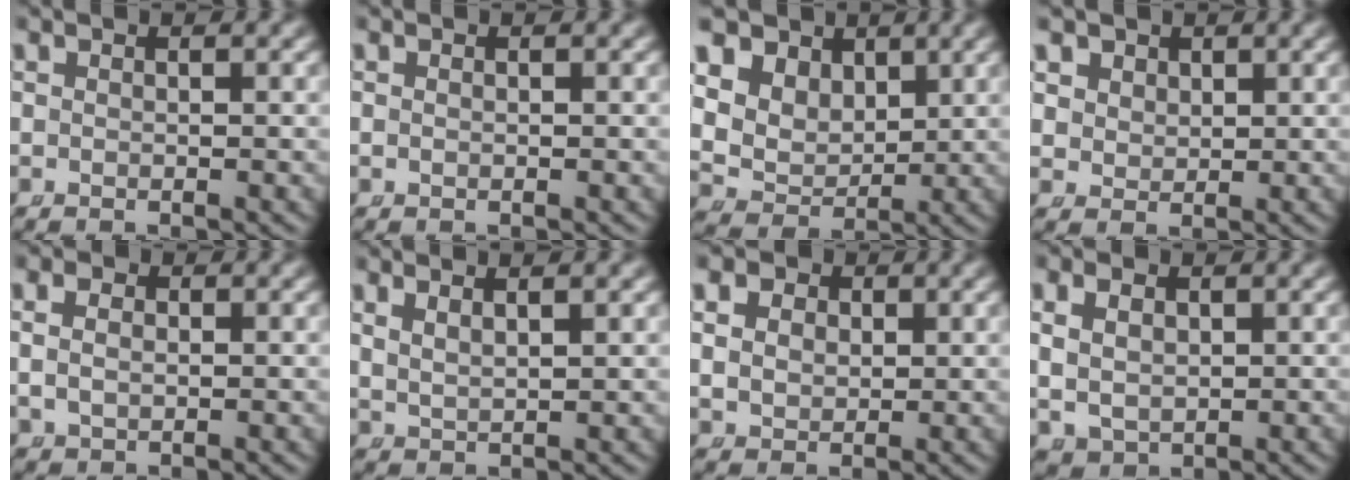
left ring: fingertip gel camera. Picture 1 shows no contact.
{"total": 0.0}
{"total": 12.7, "force": [3.2, 10.6, 6.2], "torque": [-0.152, -0.014, 0.044]}
{"total": 3.5, "force": [1.9, 2.7, 1.3], "torque": [-0.038, -0.011, 0.044]}
{"total": 1.9, "force": [0.3, 1.5, 1.2], "torque": [-0.035, -0.010, 0.014]}
{"total": 1.9, "force": [1.5, 0.4, 1.0], "torque": [-0.024, -0.003, 0.039]}
{"total": 4.8, "force": [1.2, 4.1, 2.1], "torque": [-0.048, -0.007, 0.026]}
{"total": 3.8, "force": [0.7, 3.2, 1.9], "torque": [-0.047, -0.011, 0.026]}